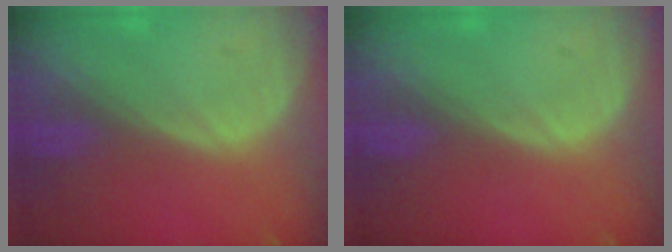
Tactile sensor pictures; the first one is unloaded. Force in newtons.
{"total": 0.0}